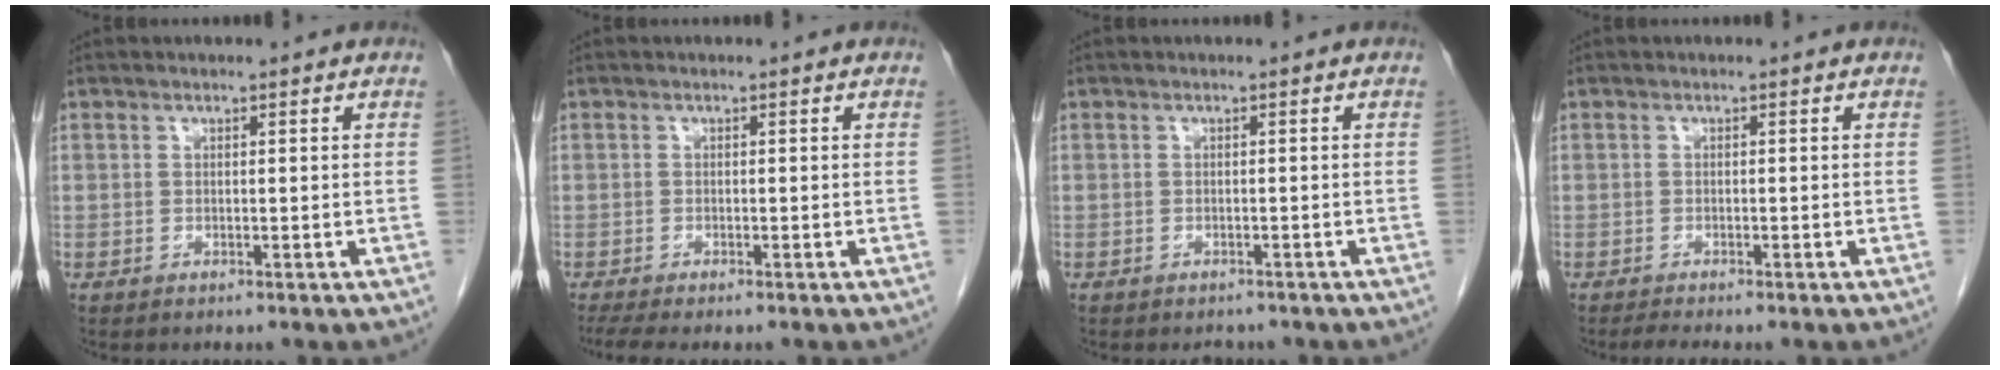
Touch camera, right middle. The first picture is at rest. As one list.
[{"total": 3.3, "force": [-2.7, 0.3, 1.9], "torque": [-0.033, -0.009, -0.044]}, {"total": 1.9, "force": [-1.7, 0.8, 0.2], "torque": [-0.005, -0.001, -0.023]}, {"total": 1.5, "force": [-1.3, -0.3, 0.7], "torque": [-0.020, -0.005, -0.025]}]